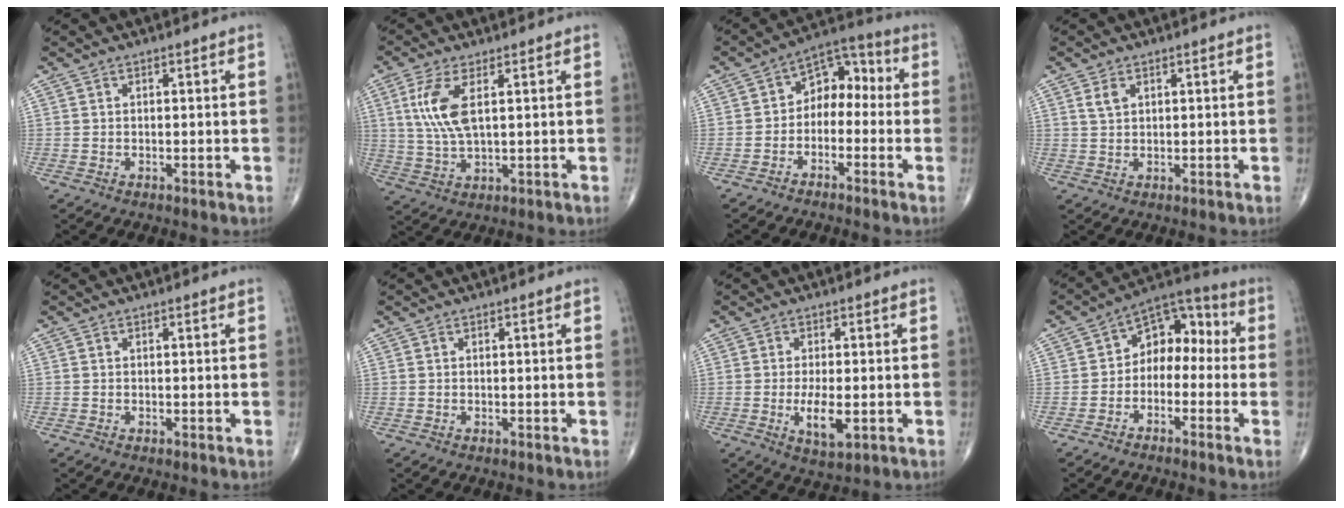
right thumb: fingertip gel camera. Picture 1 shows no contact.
{"total": 8.4, "force": [2.4, 3.2, 7.3], "torque": [-0.170, -0.006, 0.052]}
{"total": 8.3, "force": [-1.4, 5.9, 5.7], "torque": [-0.053, 0.048, -0.042]}
{"total": 2.3, "force": [1.2, 1.5, 1.4], "torque": [-0.025, -0.001, 0.026]}
{"total": 0.0}
{"total": 0.0}
{"total": 6.1, "force": [-1.3, 2.3, 5.4], "torque": [-0.098, -0.012, -0.019]}
{"total": 9.7, "force": [-1.2, 6.8, 6.8], "torque": [-0.061, 0.051, -0.040]}